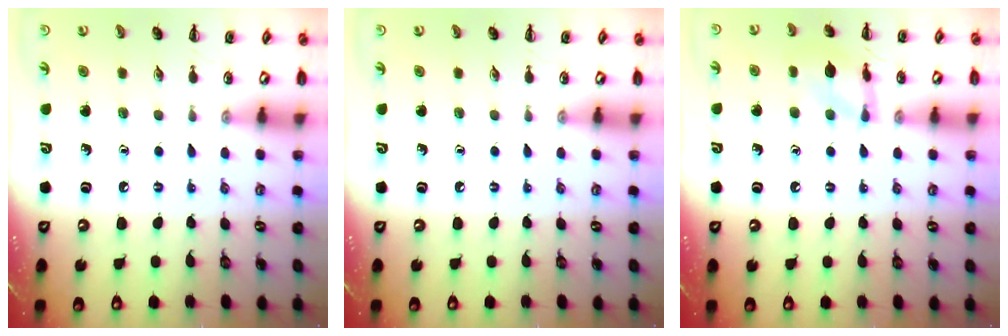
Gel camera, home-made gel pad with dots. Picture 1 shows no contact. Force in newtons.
{"total": 0.0}
{"total": 9.7, "press": 9.7, "slide": 0.6}